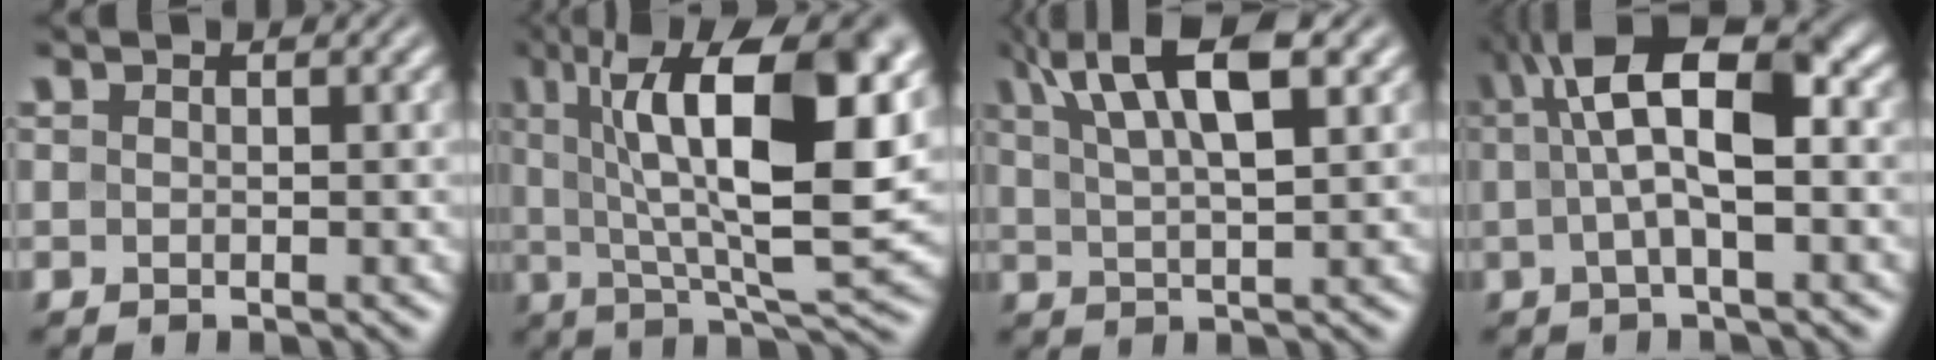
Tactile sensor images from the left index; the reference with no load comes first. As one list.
[{"total": 15.5, "force": [4.6, 5.1, 13.9], "torque": [-0.218, 0.010, 0.068]}, {"total": 8.4, "force": [4.4, 2.6, 6.7], "torque": [-0.108, 0.022, 0.066]}, {"total": 8.5, "force": [1.5, 2.7, 7.9], "torque": [-0.134, 0.022, 0.015]}]